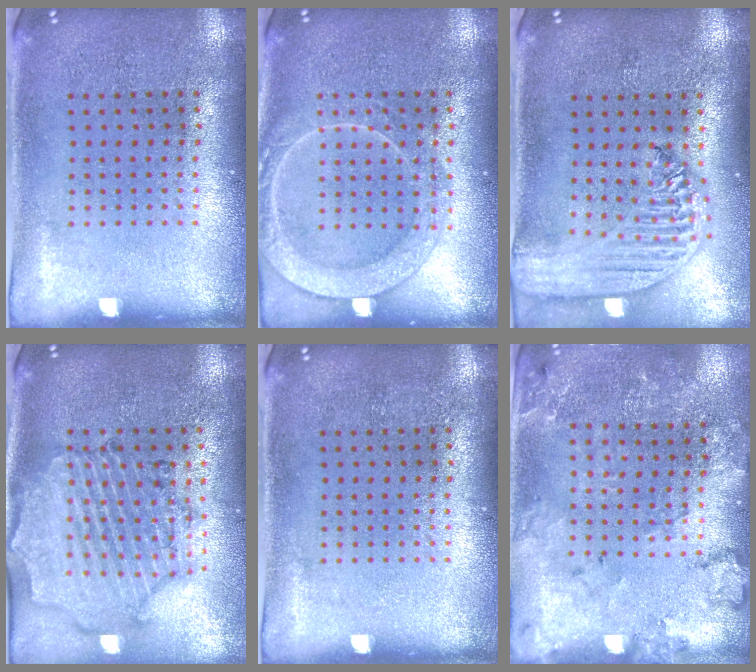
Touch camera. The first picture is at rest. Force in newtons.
{"total": 3.0, "press": 2.9, "slide": 0.5}
{"total": 2.8, "press": 2.2, "slide": 1.6}
{"total": 1.7, "press": 1.7, "slide": 0.3}
{"total": 0.0}
{"total": 1.7, "press": 1.7, "slide": 0.2}